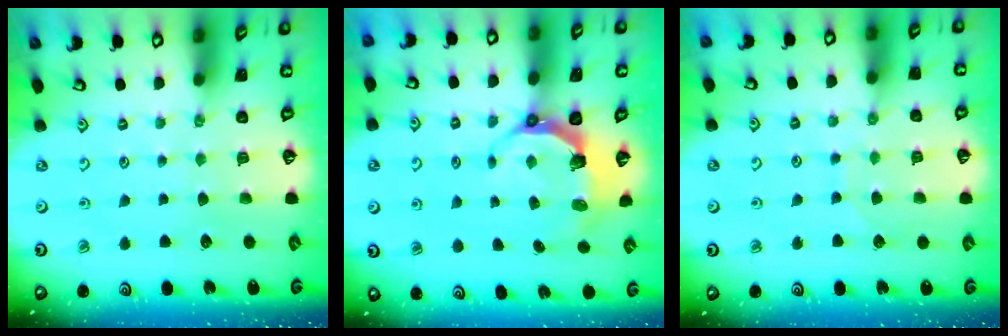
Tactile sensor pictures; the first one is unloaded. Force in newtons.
{"total": 6.3, "press": 4.8, "slide": 4.1}
{"total": 5.7, "press": 5.7, "slide": 0.6}